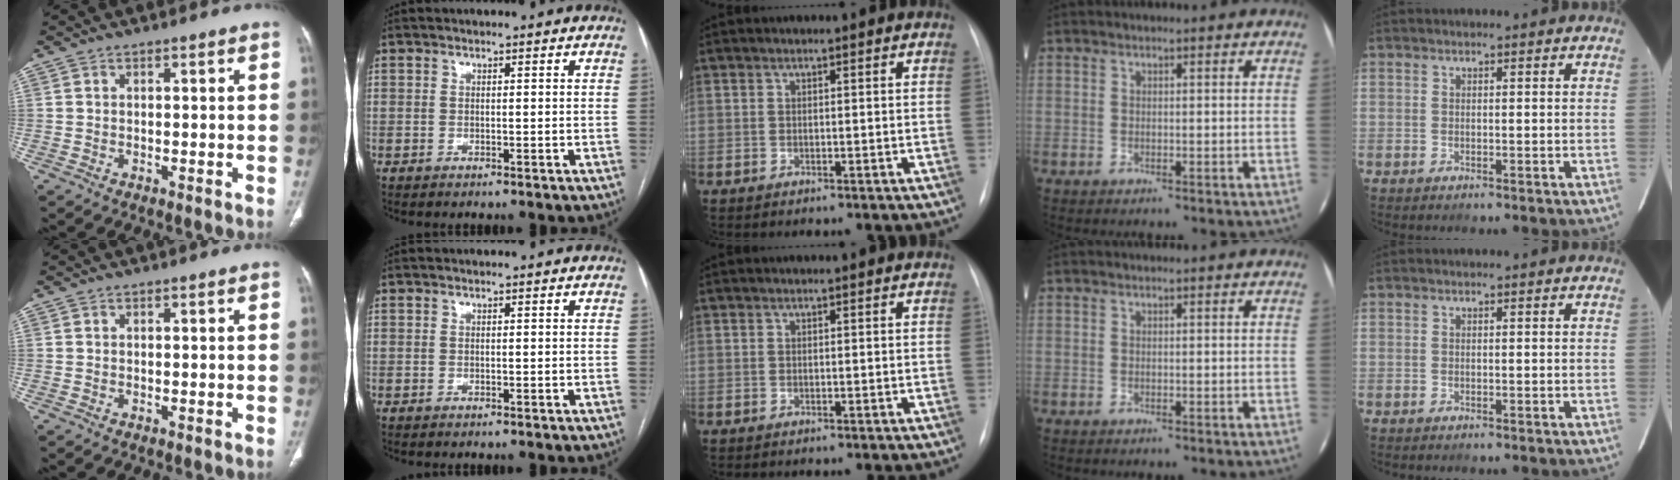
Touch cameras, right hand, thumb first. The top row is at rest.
{}